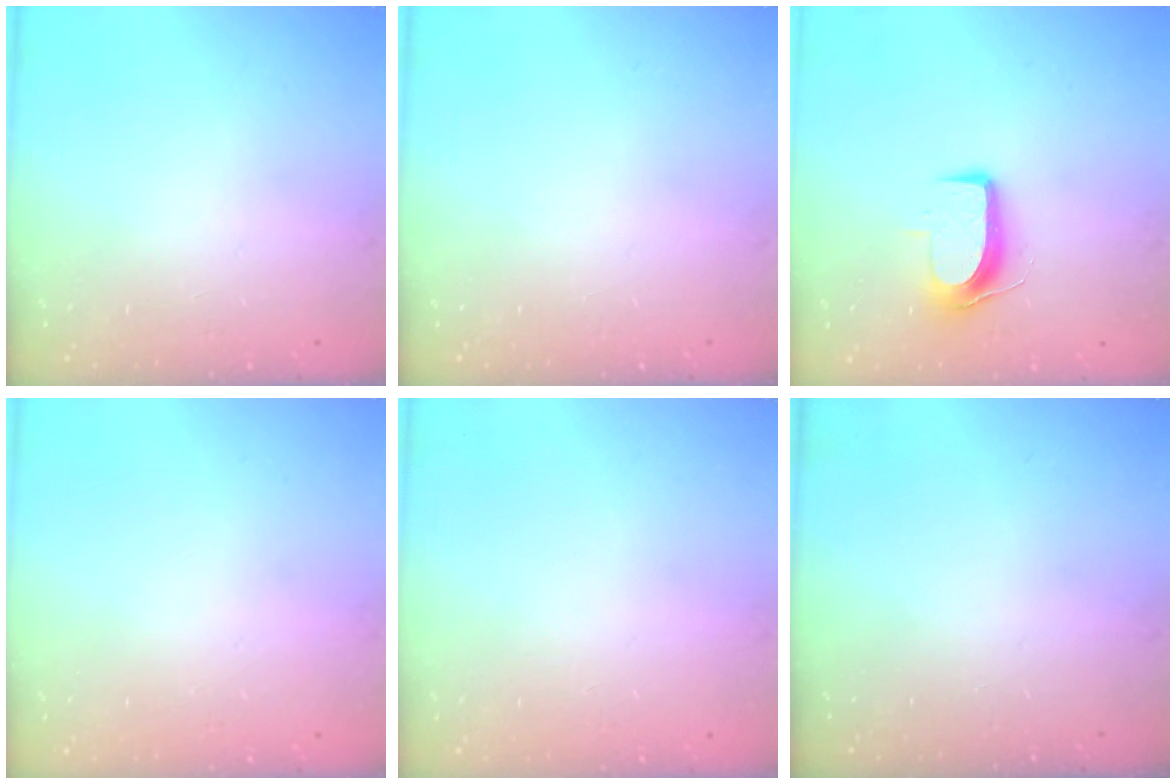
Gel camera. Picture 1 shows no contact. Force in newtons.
{"total": 0.0}
{"total": 9.1, "press": 9.0, "slide": 1.1}
{"total": 0.0}
{"total": 0.0}
{"total": 0.0}